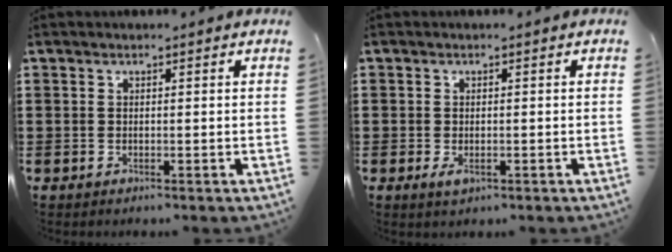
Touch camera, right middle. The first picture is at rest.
{"total": 1.6, "force": [-0.6, 1.0, 1.2], "torque": [-0.030, -0.004, -0.013]}